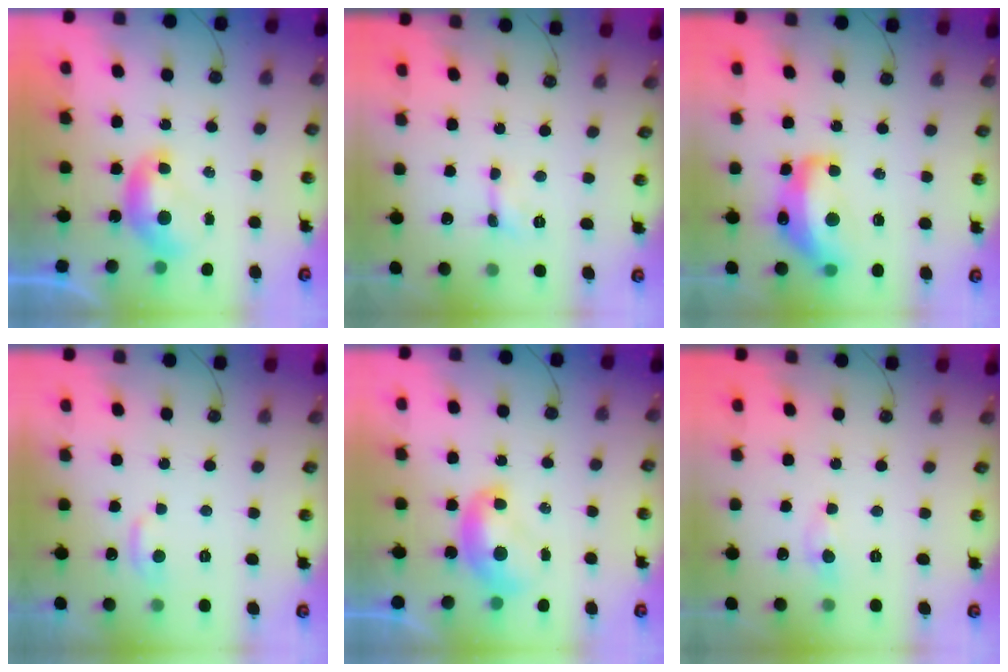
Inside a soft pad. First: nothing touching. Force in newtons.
{"total": 1.9, "press": 1.9, "slide": 0.4}
{"total": 8.5, "press": 8.5, "slide": 1.2}
{"total": 0.9, "press": 0.4, "slide": 0.8}
{"total": 1.8, "press": 1.8, "slide": 0.3}
{"total": 0.9, "press": 0.8, "slide": 0.4}